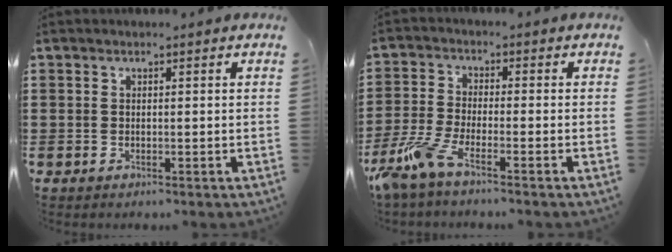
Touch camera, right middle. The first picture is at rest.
{"total": 5.6, "force": [-4.1, 0.7, 3.8], "torque": [-0.118, -0.024, -0.088]}